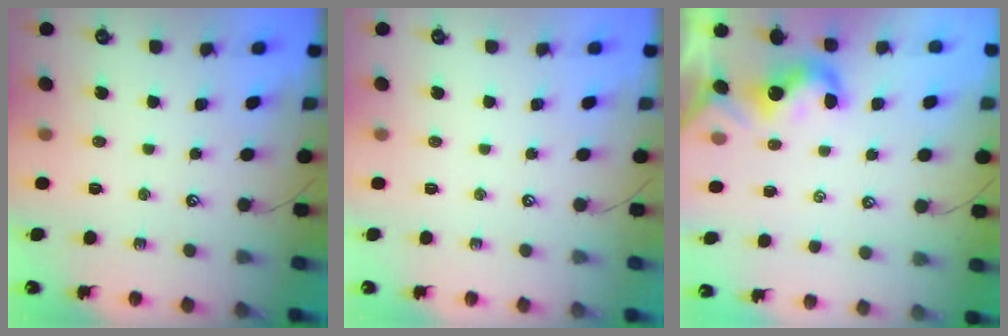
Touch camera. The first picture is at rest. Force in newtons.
{"total": 0.0}
{"total": 0.7, "press": 0.5, "slide": 0.4}